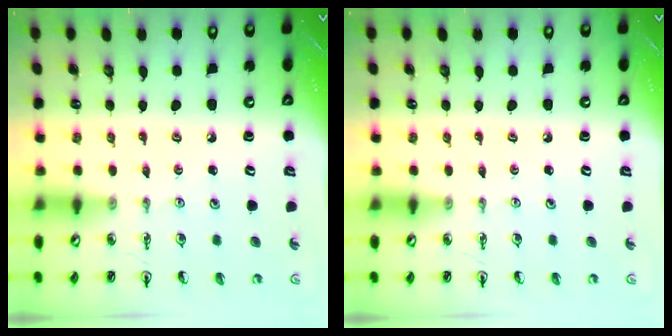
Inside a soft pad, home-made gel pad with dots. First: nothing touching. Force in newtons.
{"total": 0.0}